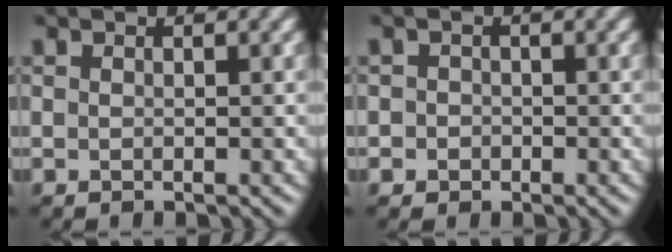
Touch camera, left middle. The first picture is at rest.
{"total": 1.4, "force": [-0.8, 1.1, -0.2], "torque": [0.021, 0.004, -0.017]}